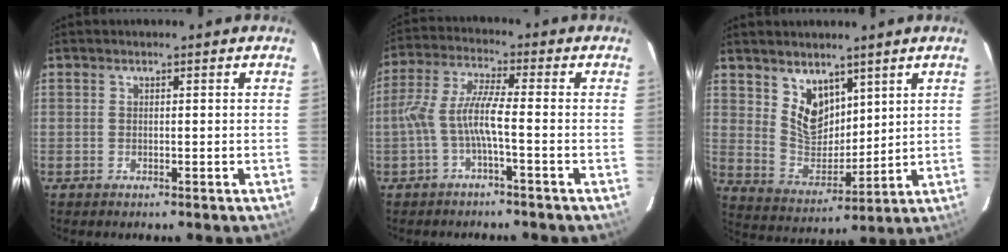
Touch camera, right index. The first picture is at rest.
{"total": 6.5, "force": [-2.4, 0.4, 6.1], "torque": [-0.141, 0.010, -0.044]}
{"total": 9.1, "force": [5.6, 5.8, 4.4], "torque": [-0.073, -0.001, 0.122]}